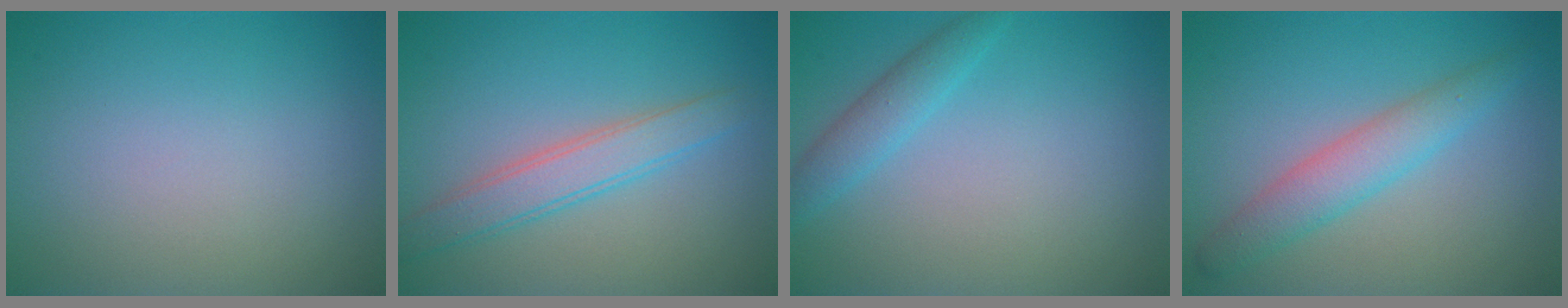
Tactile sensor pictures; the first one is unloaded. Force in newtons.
{"total": 3.3, "press": 3.3, "slide": 0.2}
{"total": 2.2, "press": 2.2, "slide": 0.1}
{"total": 3.4, "press": 3.4, "slide": 0.1}